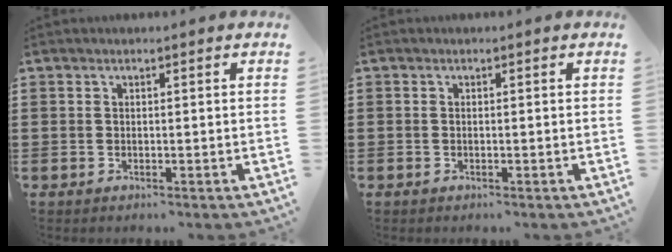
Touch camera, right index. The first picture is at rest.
{"total": 0.0}